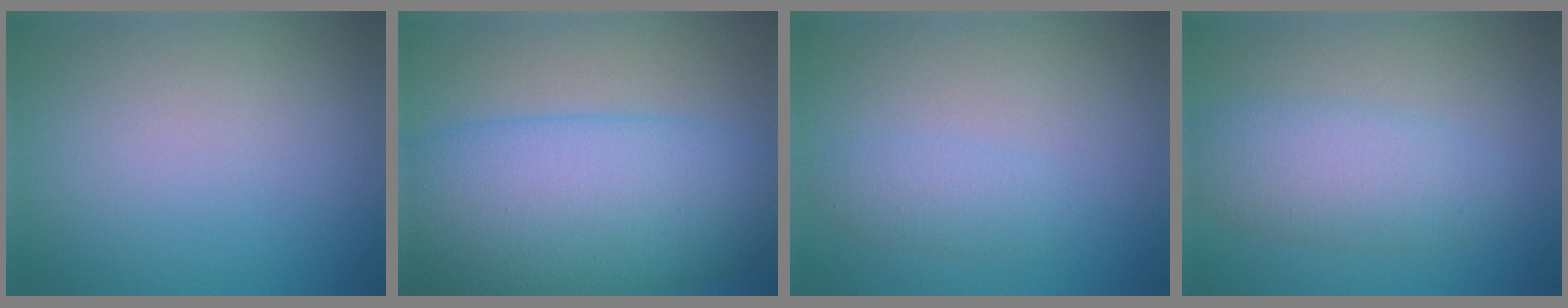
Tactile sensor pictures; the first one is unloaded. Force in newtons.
{"total": 13.0, "press": 13.0, "slide": 0.2}
{"total": 1.8, "press": 1.8, "slide": 0.0}
{"total": 4.4, "press": 4.4, "slide": 0.3}